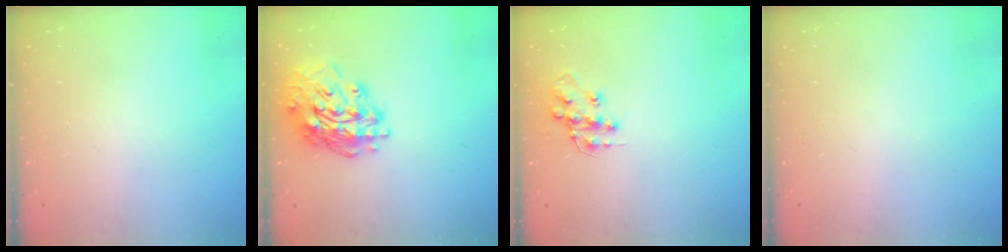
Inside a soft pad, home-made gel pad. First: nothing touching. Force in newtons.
{"total": 18.0, "press": 17.9, "slide": 1.8}
{"total": 12.7, "press": 12.6, "slide": 0.9}
{"total": 0.0}